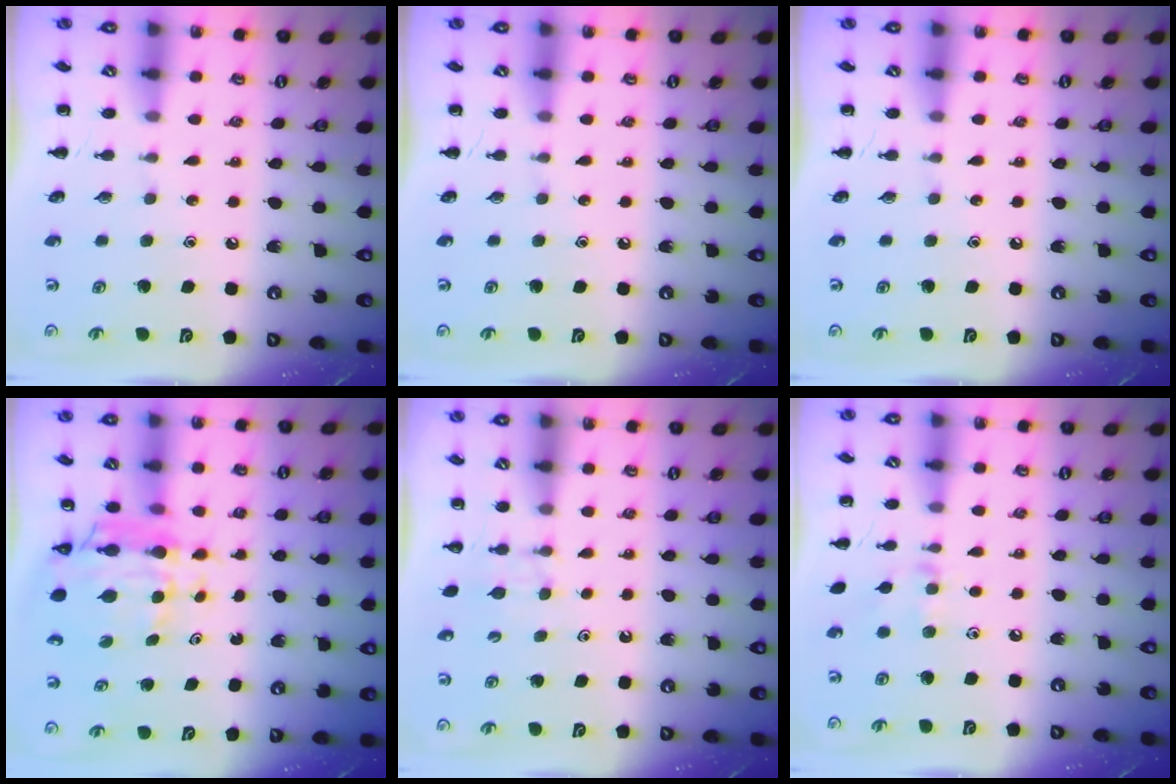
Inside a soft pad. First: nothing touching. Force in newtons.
{"total": 0.0}
{"total": 0.0}
{"total": 7.4, "press": 6.8, "slide": 2.7}
{"total": 2.9, "press": 2.7, "slide": 1.1}
{"total": 7.0, "press": 6.7, "slide": 1.8}